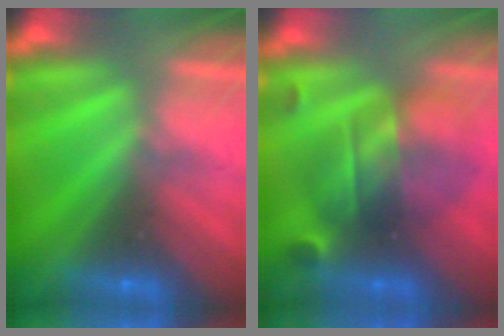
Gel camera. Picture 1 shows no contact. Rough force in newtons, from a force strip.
{"total": 7.1}